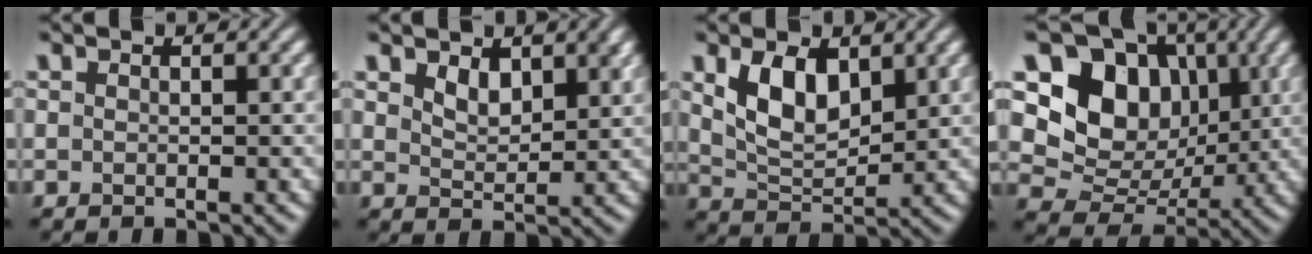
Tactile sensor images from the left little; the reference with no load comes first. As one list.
[{"total": 2.5, "force": [1.6, 1.3, 1.5], "torque": [-0.031, -0.007, 0.033]}, {"total": 5.0, "force": [2.0, 2.7, 3.7], "torque": [-0.083, -0.004, 0.042]}, {"total": 9.8, "force": [2.9, 7.7, 5.3], "torque": [-0.095, -0.012, 0.038]}]